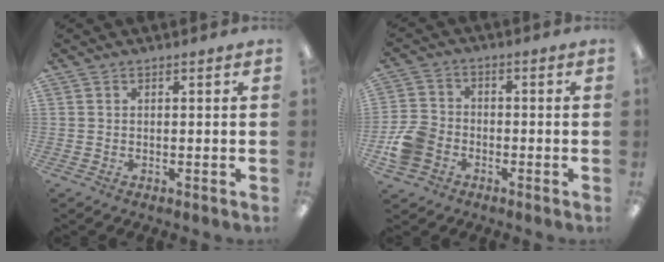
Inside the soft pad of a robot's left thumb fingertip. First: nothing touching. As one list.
[{"total": 8.4, "force": [-3.5, 6.5, 3.9], "torque": [-0.077, 0.028, -0.065]}]